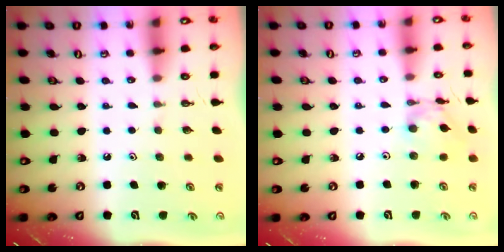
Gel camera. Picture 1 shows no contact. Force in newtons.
{"total": 9.2, "press": 9.2, "slide": 0.6}